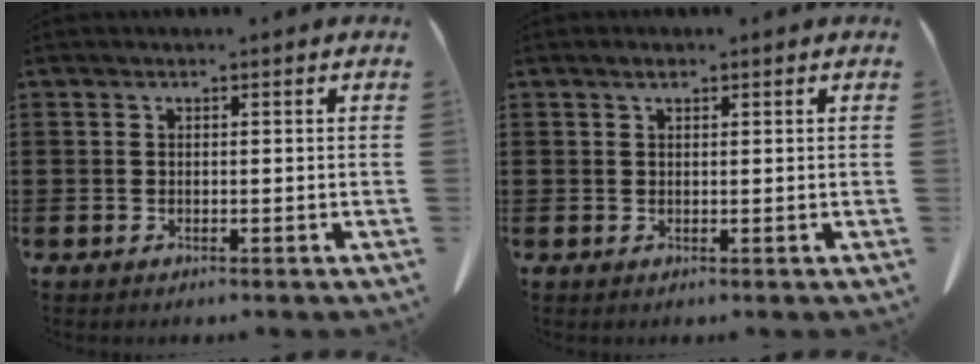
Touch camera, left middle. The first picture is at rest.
{"total": 1.1, "force": [0.7, 0.3, 0.8], "torque": [-0.017, 0.000, 0.013]}